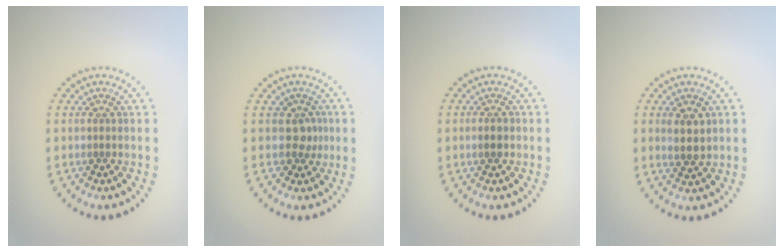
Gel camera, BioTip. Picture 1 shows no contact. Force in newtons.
{"total": 1.8, "press": 1.4, "slide": 1.2}
{"total": 1.3, "press": 1.3, "slide": 0.1}
{"total": 2.5, "press": 2.3, "slide": 1.0}